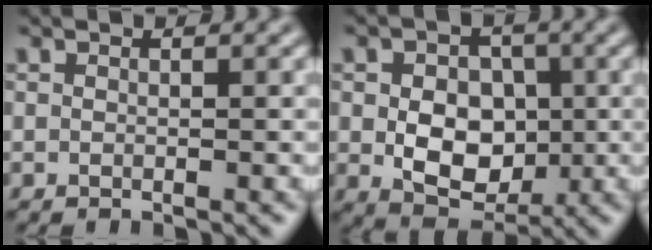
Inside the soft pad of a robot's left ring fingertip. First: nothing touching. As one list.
[{"total": 7.0, "force": [-0.4, 5.1, 4.8], "torque": [-0.078, -0.007, -0.010]}]